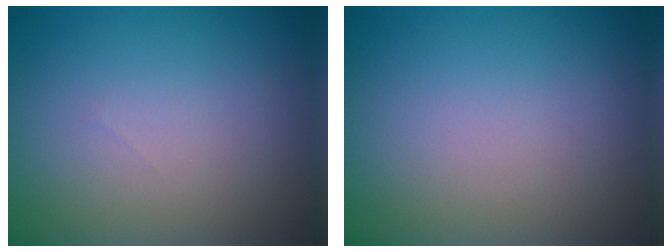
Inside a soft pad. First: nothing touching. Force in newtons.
{"total": 0.0}